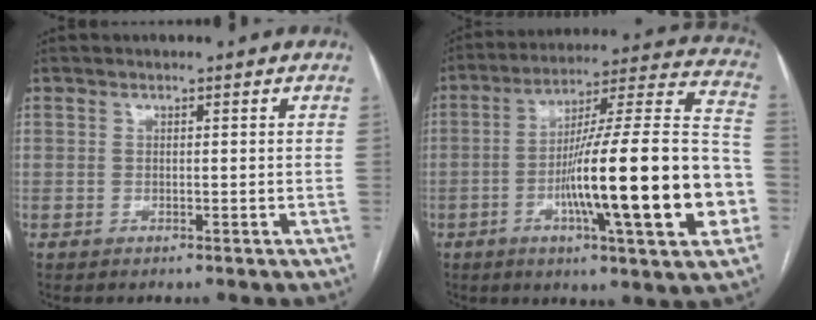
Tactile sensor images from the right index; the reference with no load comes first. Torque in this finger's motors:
{"motor_torque": [1.62, -0.52, 1.05, 0.21]}